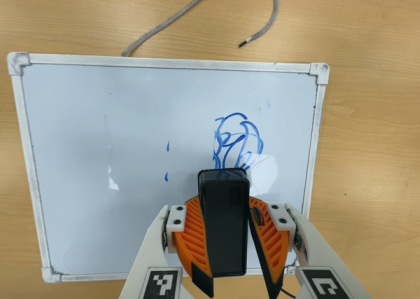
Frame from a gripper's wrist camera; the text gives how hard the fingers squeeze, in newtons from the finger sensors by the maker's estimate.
{"total": 10.2, "left": 10.3, "right": 10.2}